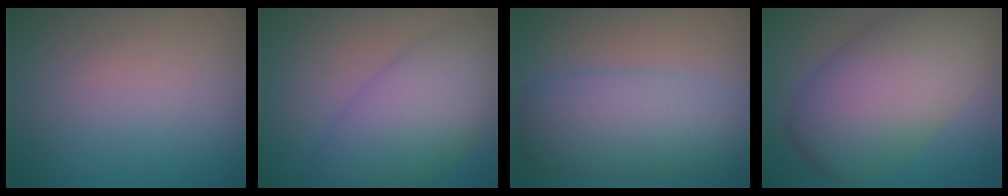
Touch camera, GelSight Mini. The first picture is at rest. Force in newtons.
{"total": 7.5, "press": 7.5, "slide": 0.3}
{"total": 6.7, "press": 6.7, "slide": 0.1}
{"total": 10.8, "press": 10.8, "slide": 0.4}